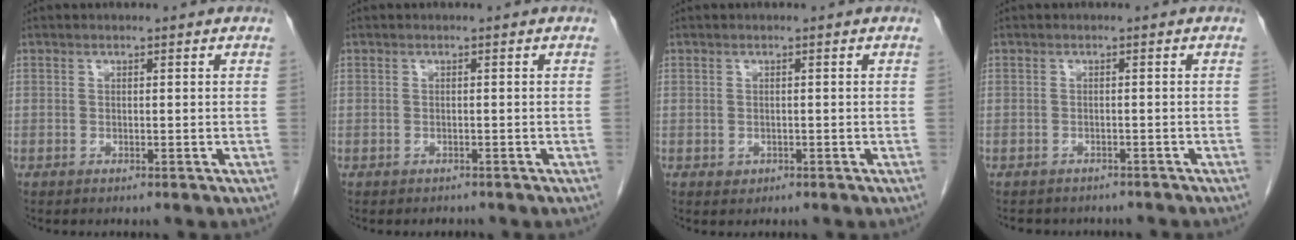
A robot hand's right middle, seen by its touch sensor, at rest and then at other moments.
{"total": 1.0, "force": [-0.9, 0.5, 0.0], "torque": [-0.007, 0.000, -0.012]}
{"total": 0.9, "force": [-0.3, 0.8, 0.3], "torque": [-0.006, 0.002, 0.002]}
{"total": 6.4, "force": [-5.7, 2.5, 1.6], "torque": [-0.023, 0.004, -0.063]}